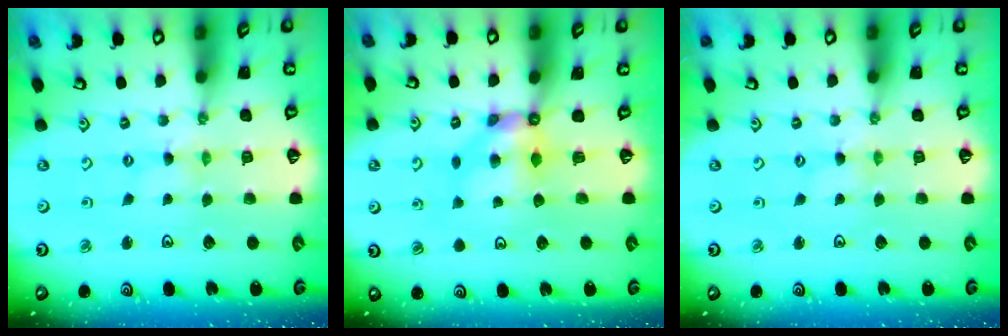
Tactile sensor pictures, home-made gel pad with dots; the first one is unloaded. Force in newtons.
{"total": 5.7, "press": 5.7, "slide": 0.3}
{"total": 0.6, "press": 0.6, "slide": 0.2}